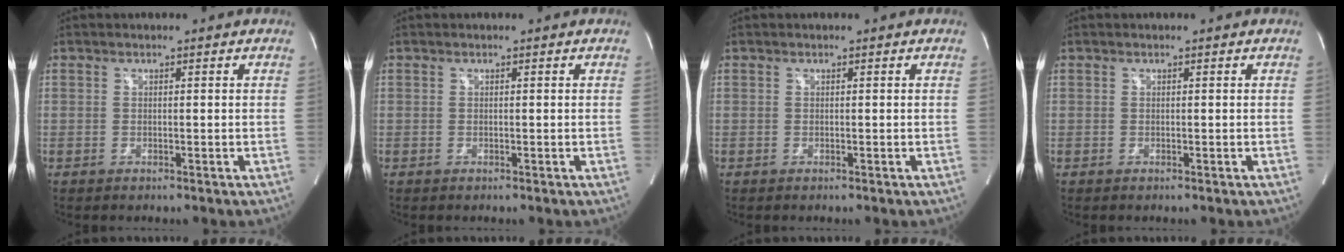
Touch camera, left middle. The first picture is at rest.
{"total": 0.0}
{"total": 0.0}
{"total": 0.0}